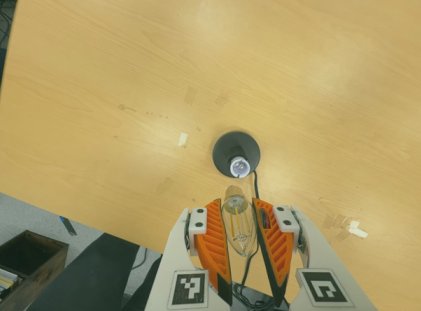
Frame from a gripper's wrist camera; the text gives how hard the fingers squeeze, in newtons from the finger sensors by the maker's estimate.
{"total": 12.7, "left": 13.7, "right": 11.8}